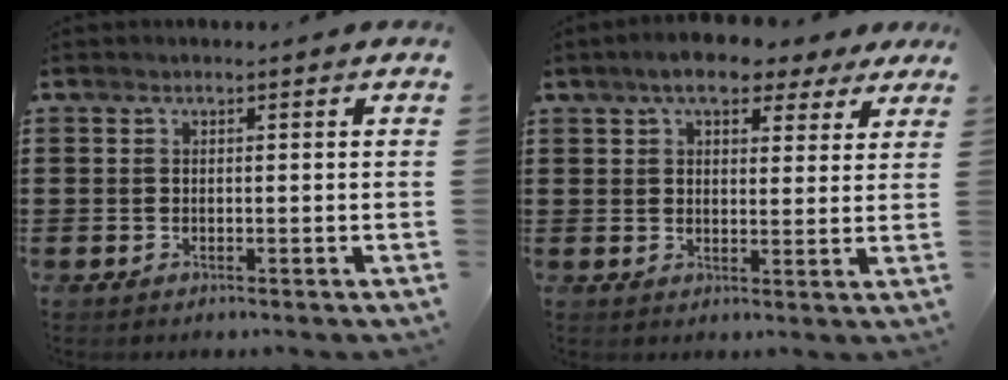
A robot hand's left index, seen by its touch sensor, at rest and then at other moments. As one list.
[{"total": 6.8, "force": [5.1, 2.7, 3.7], "torque": [-0.073, 0.001, 0.090]}]